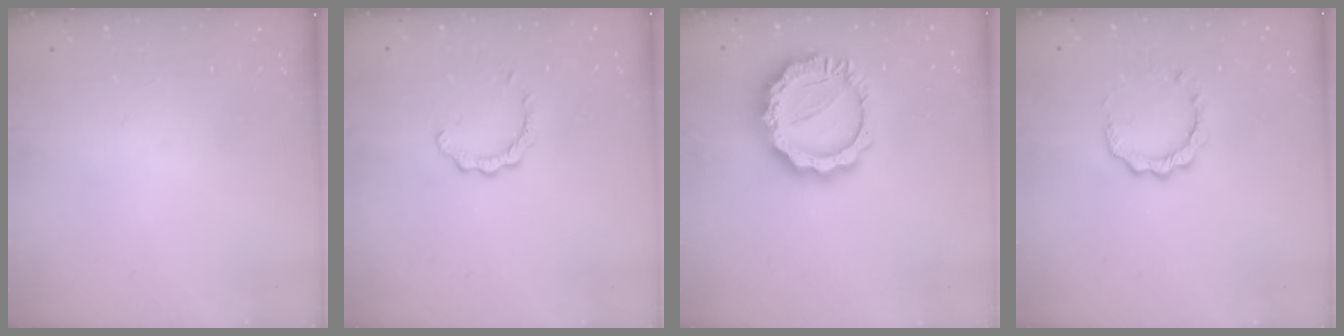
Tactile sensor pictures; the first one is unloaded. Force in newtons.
{"total": 2.9, "press": 2.8, "slide": 0.4}
{"total": 14.9, "press": 14.8, "slide": 0.9}
{"total": 5.2, "press": 5.2, "slide": 0.5}